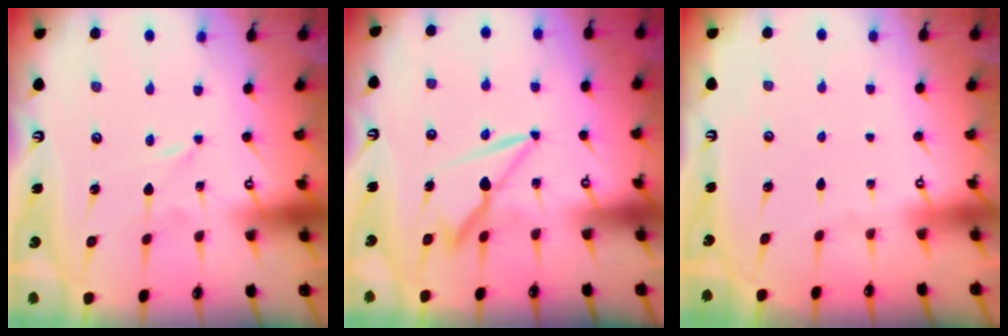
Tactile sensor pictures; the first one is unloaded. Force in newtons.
{"total": 7.8, "press": 7.8, "slide": 0.9}
{"total": 0.0}